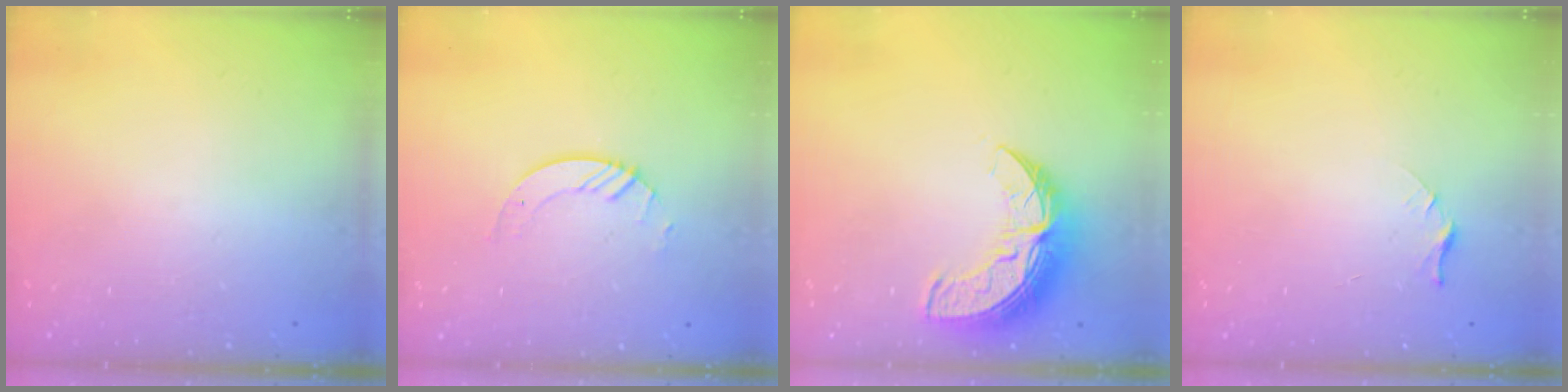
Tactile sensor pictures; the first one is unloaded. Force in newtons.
{"total": 3.0, "press": 3.0, "slide": 0.3}
{"total": 11.3, "press": 11.3, "slide": 0.8}
{"total": 4.5, "press": 4.4, "slide": 0.4}